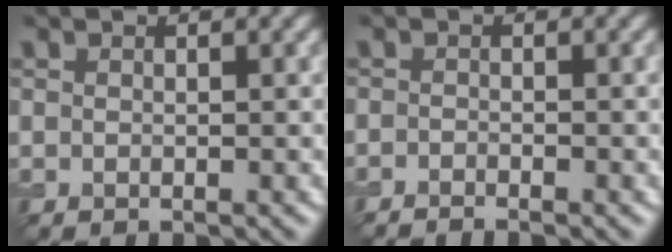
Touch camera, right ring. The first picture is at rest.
{"total": 1.6, "force": [-1.5, 0.1, 0.6], "torque": [-0.013, 0.001, -0.030]}